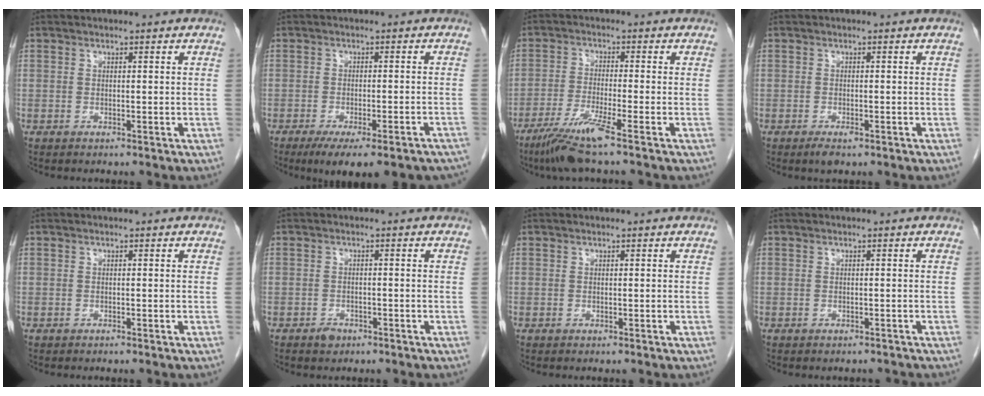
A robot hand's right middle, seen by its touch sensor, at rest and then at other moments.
{"total": 14.2, "force": [-11.5, 2.9, 7.8], "torque": [-0.073, -0.003, -0.144]}
{"total": 7.5, "force": [-4.8, -0.7, 5.7], "torque": [-0.110, -0.025, -0.096]}
{"total": 1.8, "force": [-1.1, 0.6, 1.3], "torque": [-0.023, -0.002, -0.015]}
{"total": 0.0}
{"total": 1.7, "force": [-1.2, 1.1, 0.6], "torque": [-0.011, 0.003, -0.016]}
{"total": 0.0}
{"total": 1.7, "force": [-1.6, 0.6, 0.2], "torque": [-0.008, -0.001, -0.021]}